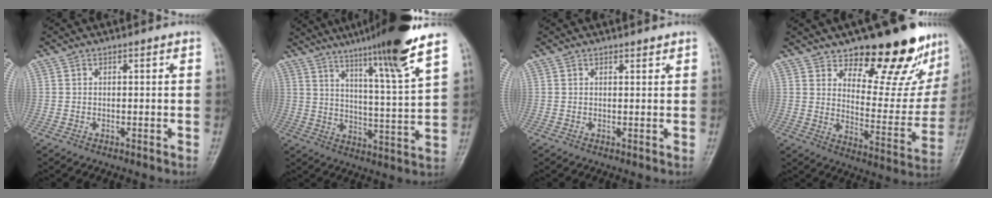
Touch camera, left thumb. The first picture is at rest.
{"total": 17.0, "force": [12.2, -0.4, 11.8], "torque": [-0.178, -0.059, 0.182]}
{"total": 0.8, "force": [0.7, 0.3, 0.2], "torque": [-0.003, -0.007, 0.011]}
{"total": 20.6, "force": [15.1, 8.2, 11.3], "torque": [-0.096, -0.113, 0.207]}